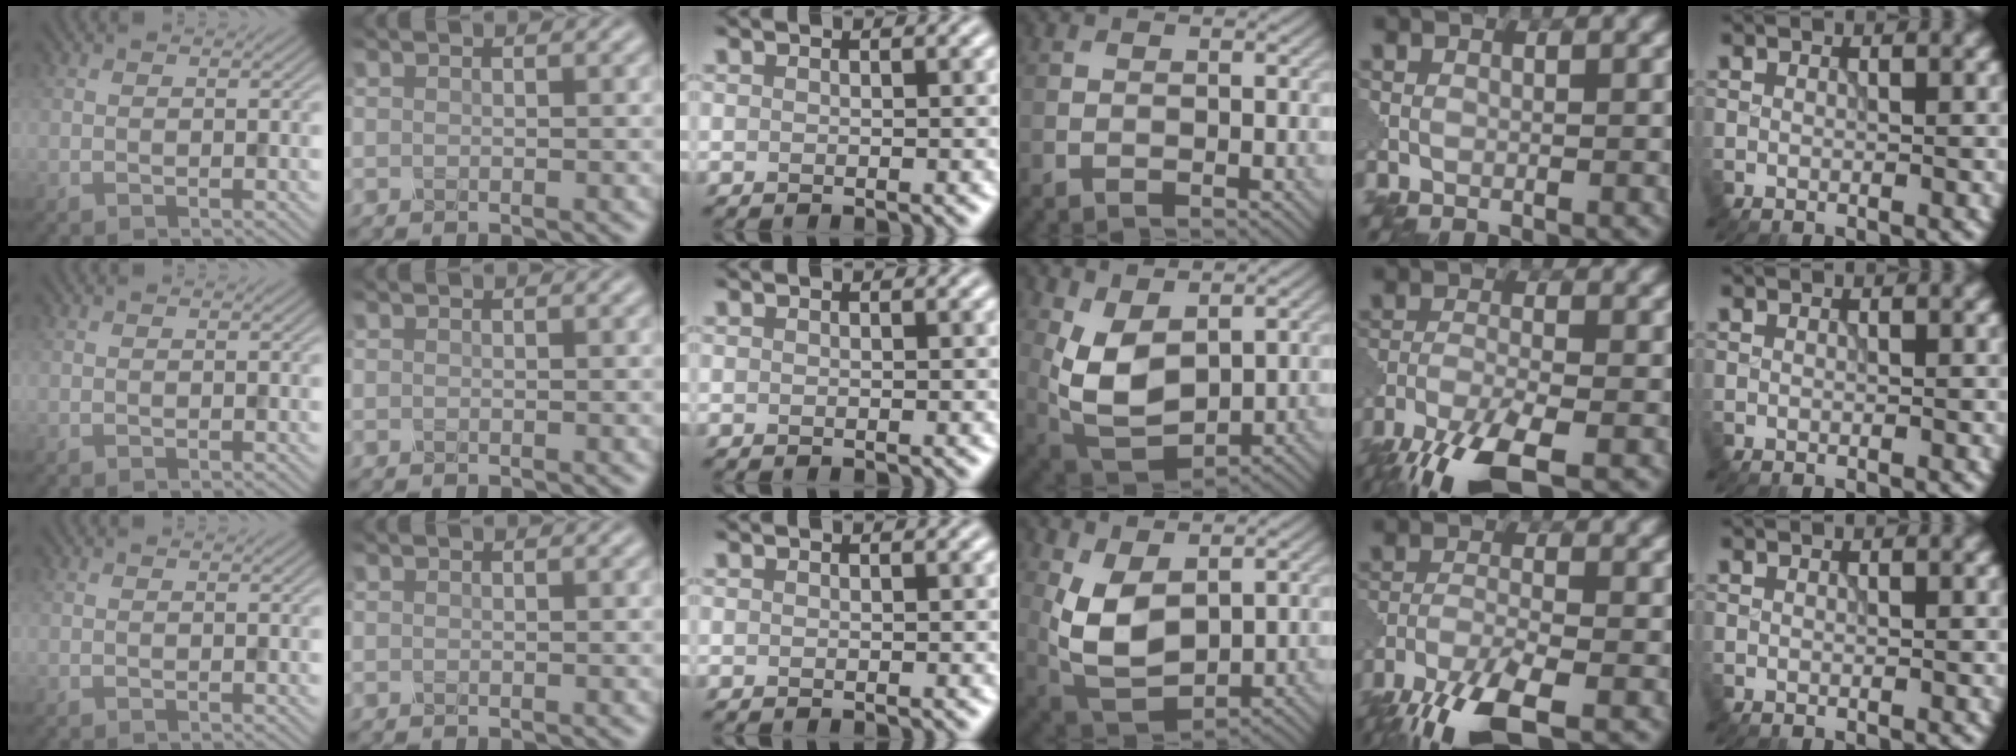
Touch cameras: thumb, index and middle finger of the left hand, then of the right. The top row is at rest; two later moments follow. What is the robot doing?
{"motion": "squeeze", "object": "clothespin"}